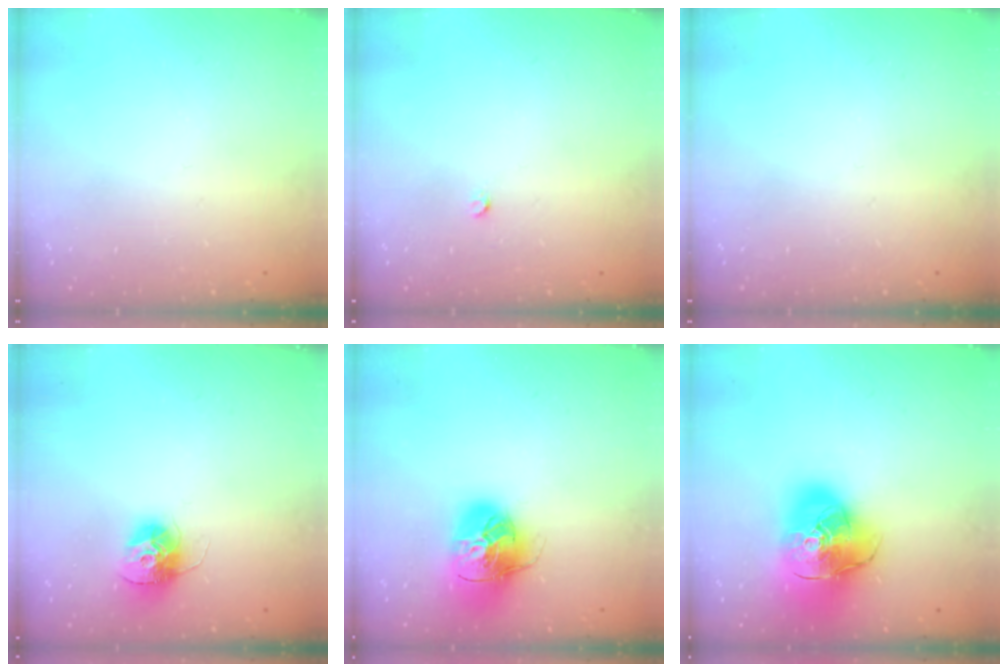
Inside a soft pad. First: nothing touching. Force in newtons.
{"total": 2.2, "press": 2.2, "slide": 0.3}
{"total": 0.0}
{"total": 12.3, "press": 12.3, "slide": 1.0}
{"total": 16.2, "press": 16.1, "slide": 2.0}
{"total": 22.5, "press": 22.3, "slide": 3.4}